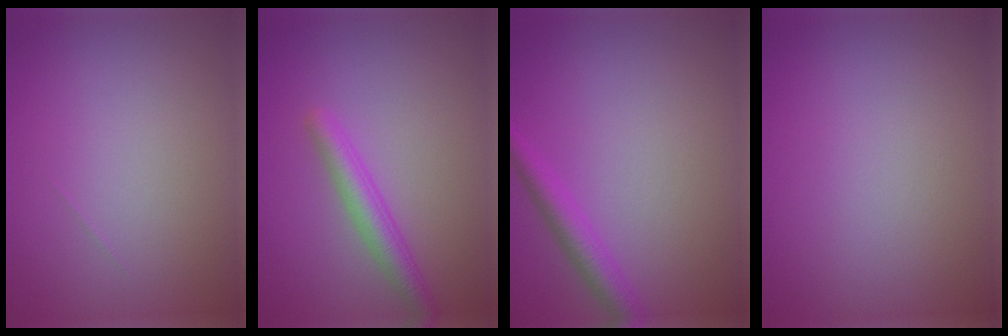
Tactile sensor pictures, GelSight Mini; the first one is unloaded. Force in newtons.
{"total": 2.8, "press": 2.8, "slide": 0.2}
{"total": 2.4, "press": 2.4, "slide": 0.1}
{"total": 0.0}